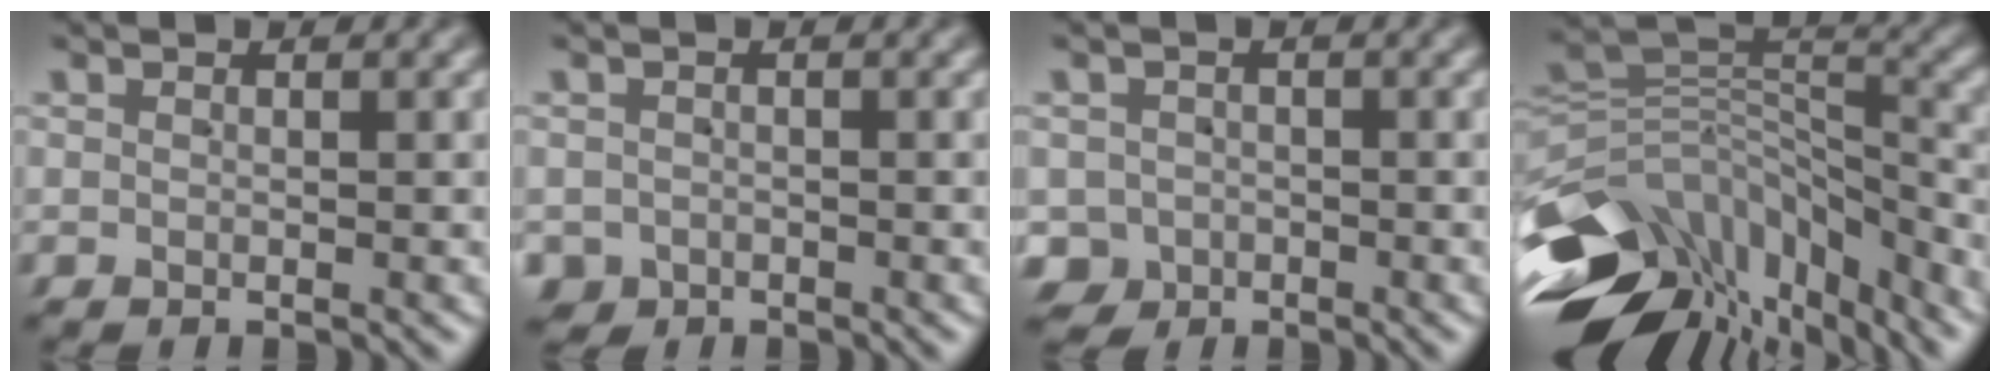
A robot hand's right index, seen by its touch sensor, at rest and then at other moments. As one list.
[{"total": 3.3, "force": [-2.2, 2.4, 0.0], "torque": [0.001, -0.024, -0.032]}, {"total": 6.2, "force": [-3.0, 5.3, 1.2], "torque": [-0.021, -0.032, -0.044]}, {"total": 15.0, "force": [-6.8, 9.4, 9.6], "torque": [-0.141, -0.040, -0.096]}]